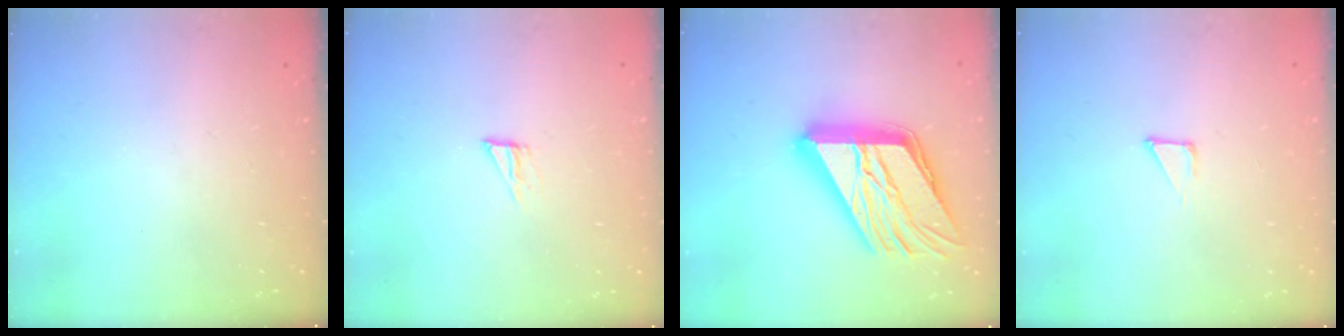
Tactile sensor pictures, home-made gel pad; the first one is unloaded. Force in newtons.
{"total": 4.3, "press": 4.3, "slide": 0.3}
{"total": 28.7, "press": 28.6, "slide": 3.0}
{"total": 2.7, "press": 2.7, "slide": 0.3}